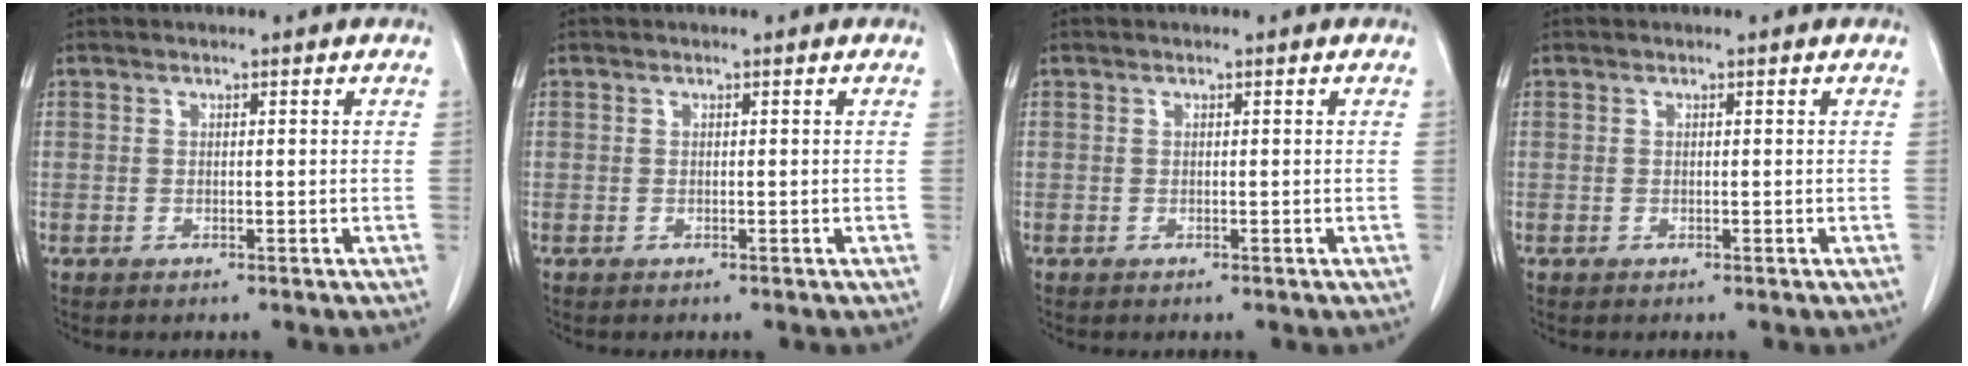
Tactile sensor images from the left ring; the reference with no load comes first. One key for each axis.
{"total": 0.0}
{"total": 0.0}
{"total": 0.0}